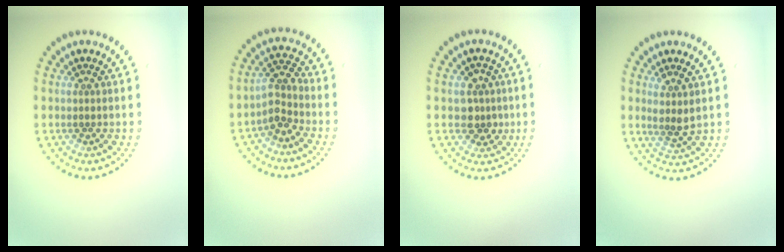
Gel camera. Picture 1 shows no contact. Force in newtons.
{"total": 2.6, "press": 2.0, "slide": 1.8}
{"total": 2.5, "press": 2.3, "slide": 0.9}
{"total": 2.0, "press": 1.6, "slide": 1.2}